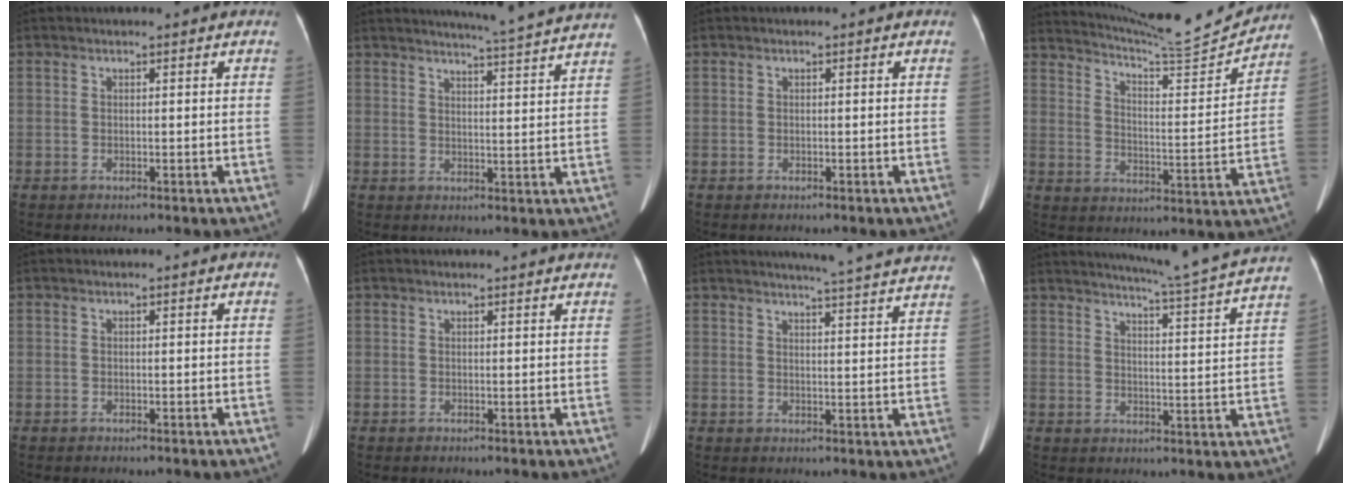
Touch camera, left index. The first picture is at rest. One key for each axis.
{"total": 12.3, "fx": 11.5, "fy": -1.8, "fz": 4.0, "tx": -0.068, "ty": -0.031, "tz": 0.132}
{"total": 0.0}
{"total": 15.5, "fx": 15.2, "fy": -0.7, "fz": 3.2, "tx": -0.069, "ty": -0.046, "tz": 0.219}
{"total": 0.0}
{"total": 4.4, "fx": 4.2, "fy": 0.1, "fz": 1.2, "tx": -0.014, "ty": 0.017, "tz": 0.042}
{"total": 16.5, "fx": 15.6, "fy": -0.6, "fz": 5.6, "tx": -0.083, "ty": -0.036, "tz": 0.179}
{"total": 17.1, "fx": 15.7, "fy": -2.3, "fz": 6.4, "tx": -0.112, "ty": -0.055, "tz": 0.192}